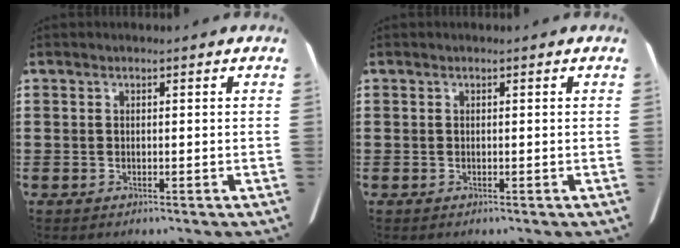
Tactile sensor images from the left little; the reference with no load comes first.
{"total": 0.0}